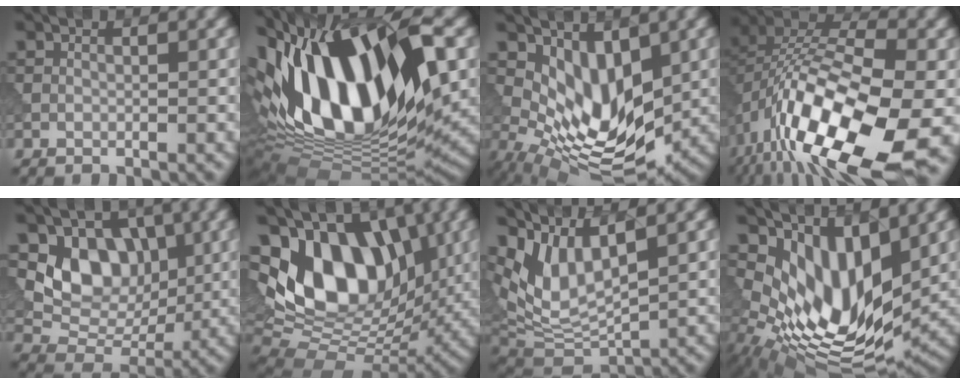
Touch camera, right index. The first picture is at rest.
{"total": 15.8, "force": [3.2, 8.2, 13.2], "torque": [-0.241, 0.014, 0.042]}
{"total": 7.3, "force": [1.5, 4.1, 5.9], "torque": [-0.108, -0.017, 0.032]}
{"total": 18.8, "force": [-6.6, 9.3, 15.0], "torque": [-0.286, -0.005, -0.110]}
{"total": 6.4, "force": [1.8, 5.2, 3.3], "torque": [-0.046, -0.012, 0.031]}
{"total": 12.8, "force": [3.3, 8.0, 9.5], "torque": [-0.142, 0.016, 0.046]}
{"total": 7.7, "force": [3.9, 3.6, 5.6], "torque": [-0.129, 0.002, 0.080]}
{"total": 9.9, "force": [3.3, 5.1, 7.9], "torque": [-0.152, -0.018, 0.071]}